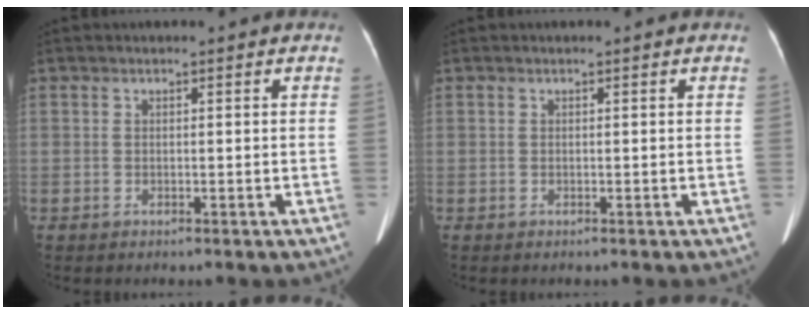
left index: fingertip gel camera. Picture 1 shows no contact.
{"total": 0.0}